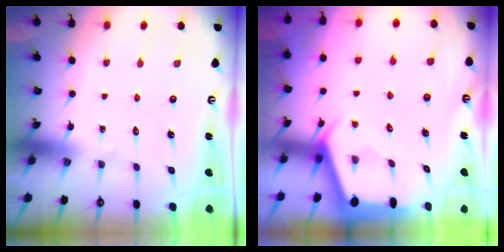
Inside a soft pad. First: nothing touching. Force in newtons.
{"total": 2.4, "press": 2.4, "slide": 0.3}